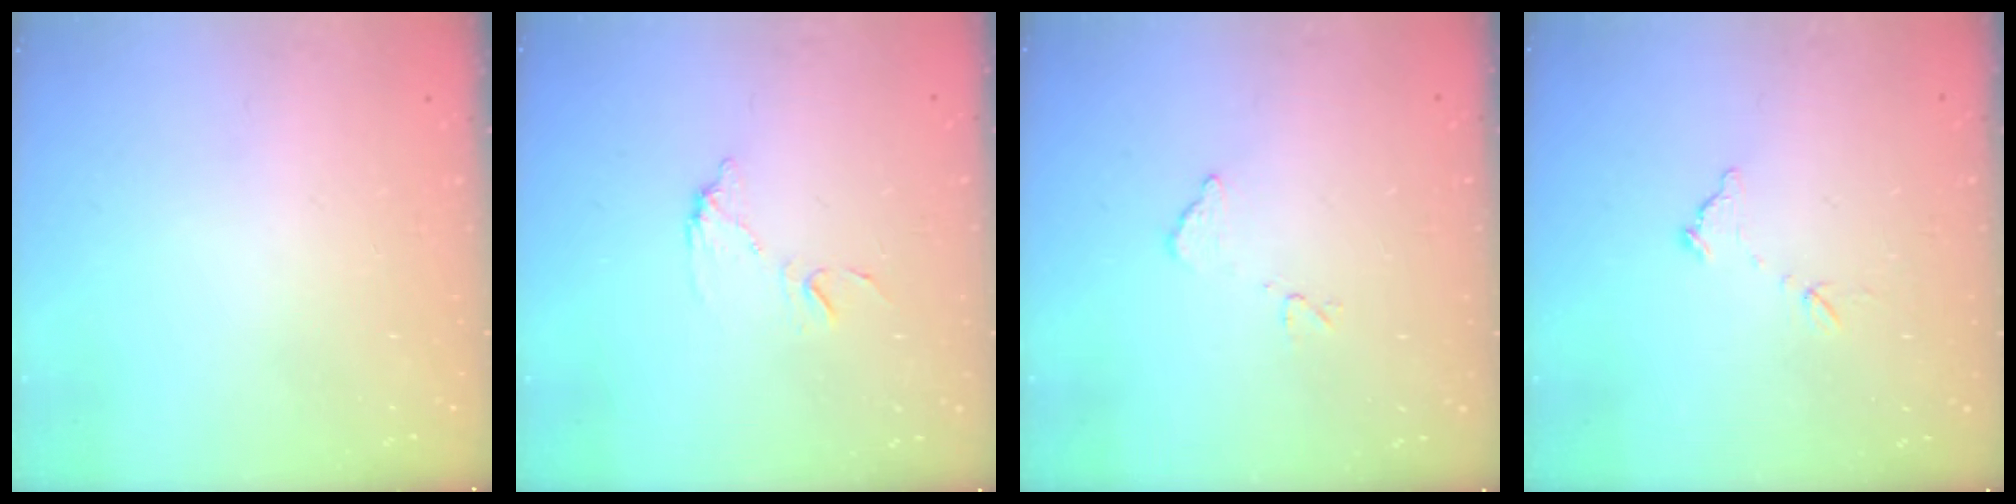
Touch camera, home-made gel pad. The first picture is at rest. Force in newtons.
{"total": 7.6, "press": 7.6, "slide": 0.4}
{"total": 8.4, "press": 8.4, "slide": 0.4}
{"total": 6.9, "press": 6.9, "slide": 0.4}